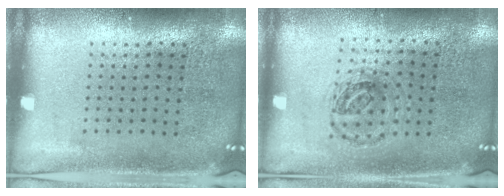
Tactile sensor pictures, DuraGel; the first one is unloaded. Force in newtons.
{"total": 0.9, "press": 0.9, "slide": 0.3}